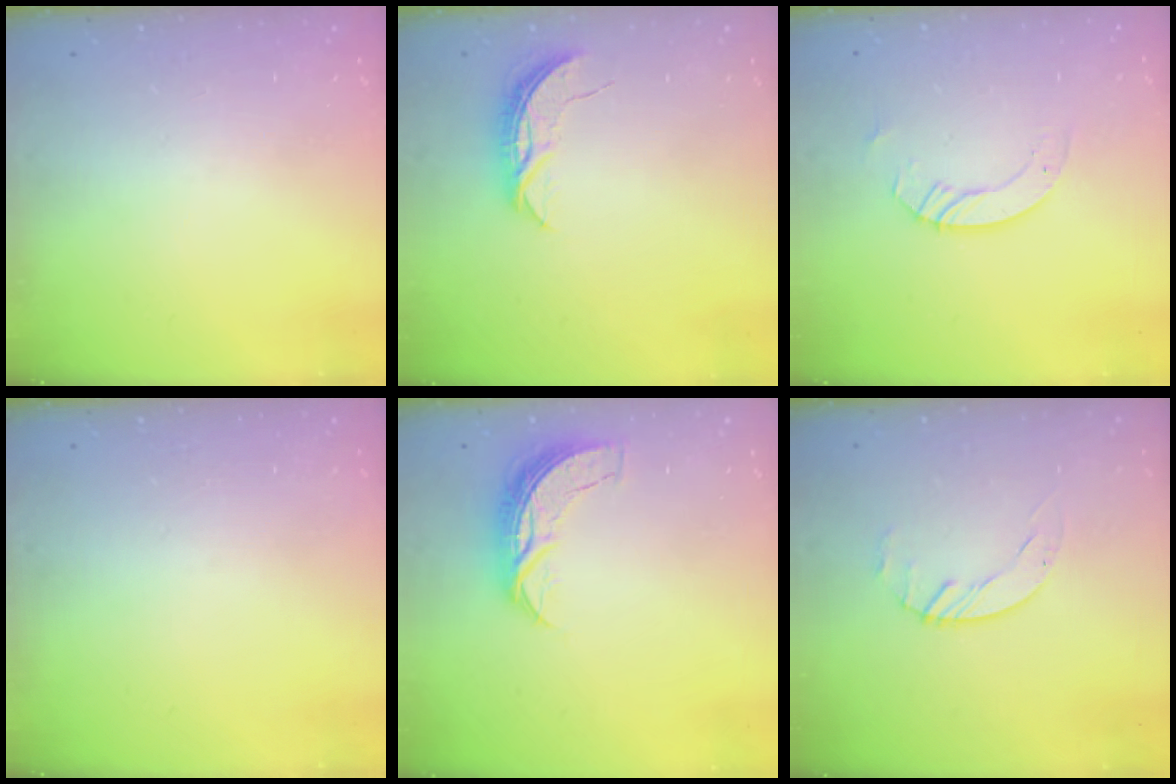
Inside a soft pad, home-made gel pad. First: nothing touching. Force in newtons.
{"total": 5.9, "press": 5.8, "slide": 0.5}
{"total": 3.5, "press": 3.5, "slide": 0.3}
{"total": 0.0}
{"total": 7.1, "press": 7.1, "slide": 0.4}
{"total": 1.4, "press": 1.4, "slide": 0.2}